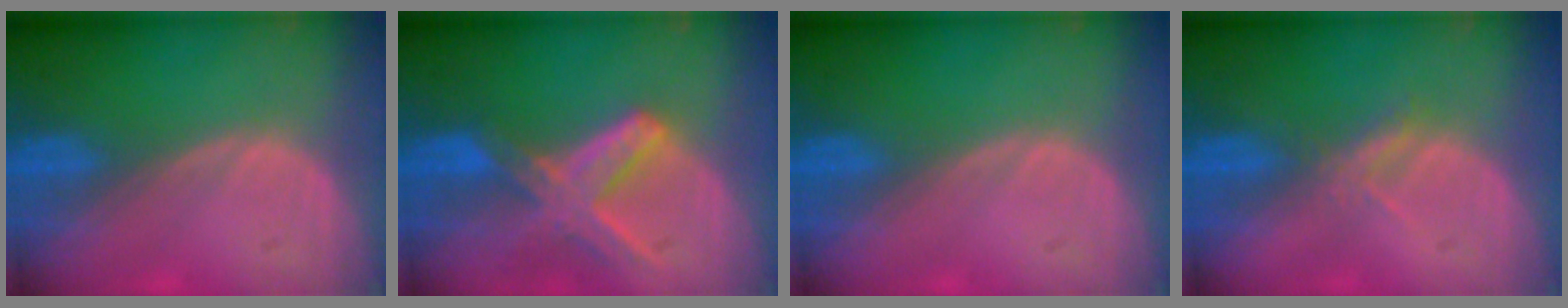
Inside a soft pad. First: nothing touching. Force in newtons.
{"total": 8.2, "press": 7.3, "slide": 3.9}
{"total": 0.0}
{"total": 2.3, "press": 2.1, "slide": 0.9}